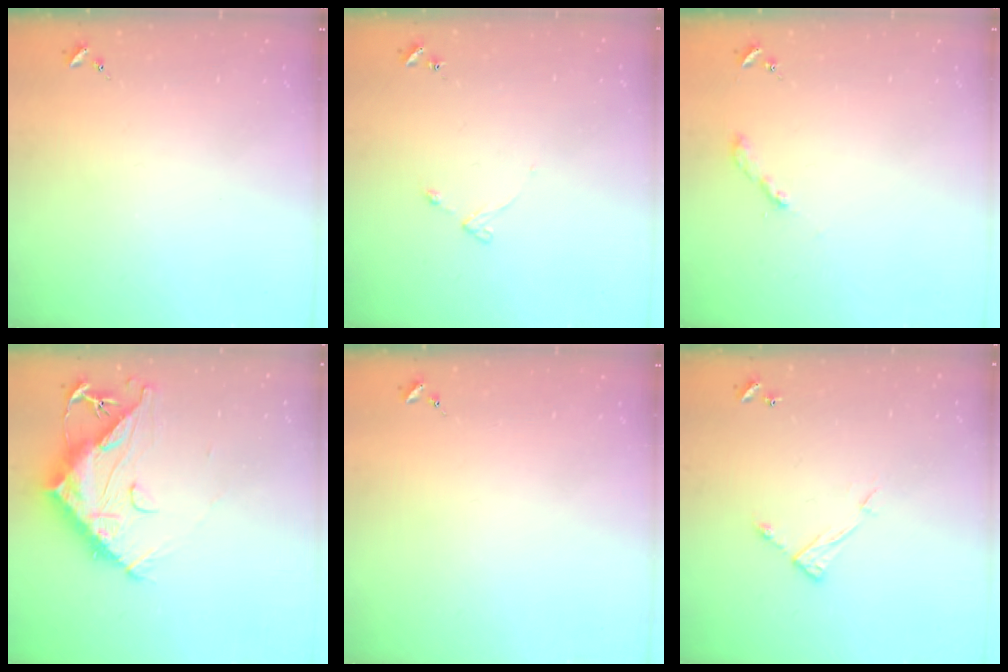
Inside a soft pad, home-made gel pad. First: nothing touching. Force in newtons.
{"total": 4.3, "press": 4.2, "slide": 0.5}
{"total": 2.0, "press": 2.0, "slide": 0.2}
{"total": 15.7, "press": 15.6, "slide": 1.4}
{"total": 0.0}
{"total": 6.3, "press": 6.3, "slide": 0.4}